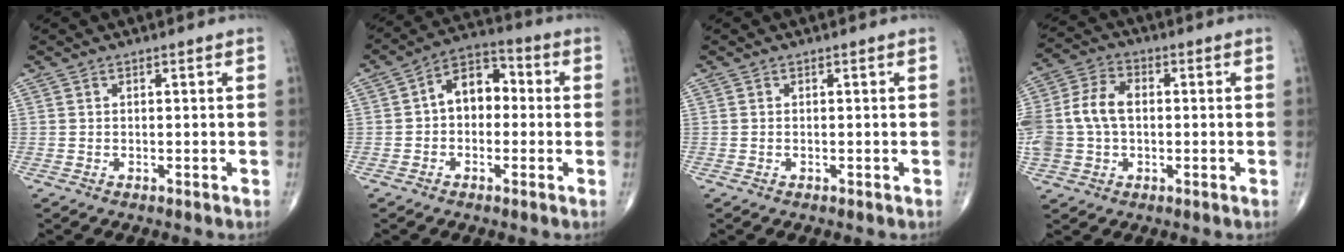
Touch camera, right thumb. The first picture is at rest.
{"total": 8.6, "force": [0.0, 6.0, 6.2], "torque": [-0.066, 0.034, -0.015]}
{"total": 0.0}
{"total": 11.7, "force": [0.0, 8.2, 8.4], "torque": [-0.173, 0.030, 0.000]}